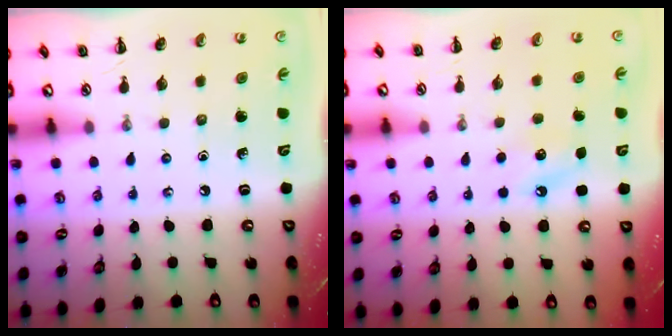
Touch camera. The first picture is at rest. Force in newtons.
{"total": 7.0, "press": 6.8, "slide": 1.6}